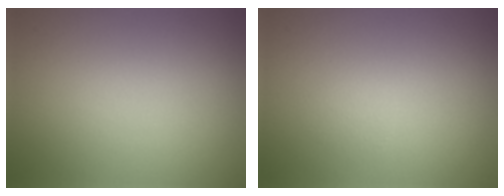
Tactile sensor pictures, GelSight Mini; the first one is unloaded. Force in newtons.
{"total": 0.9, "press": 0.9, "slide": 0.0}